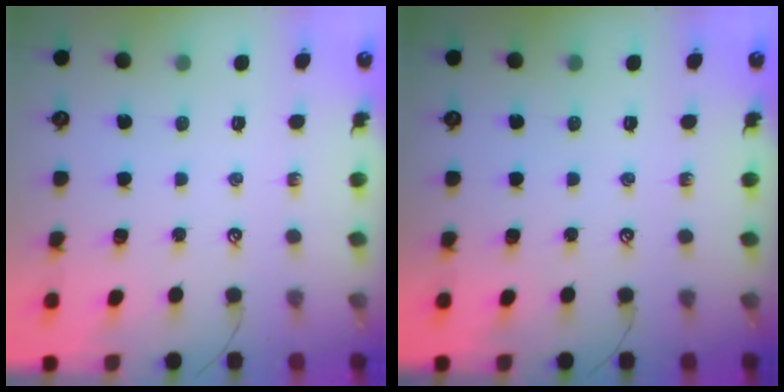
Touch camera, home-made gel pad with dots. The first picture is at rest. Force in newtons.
{"total": 0.0}